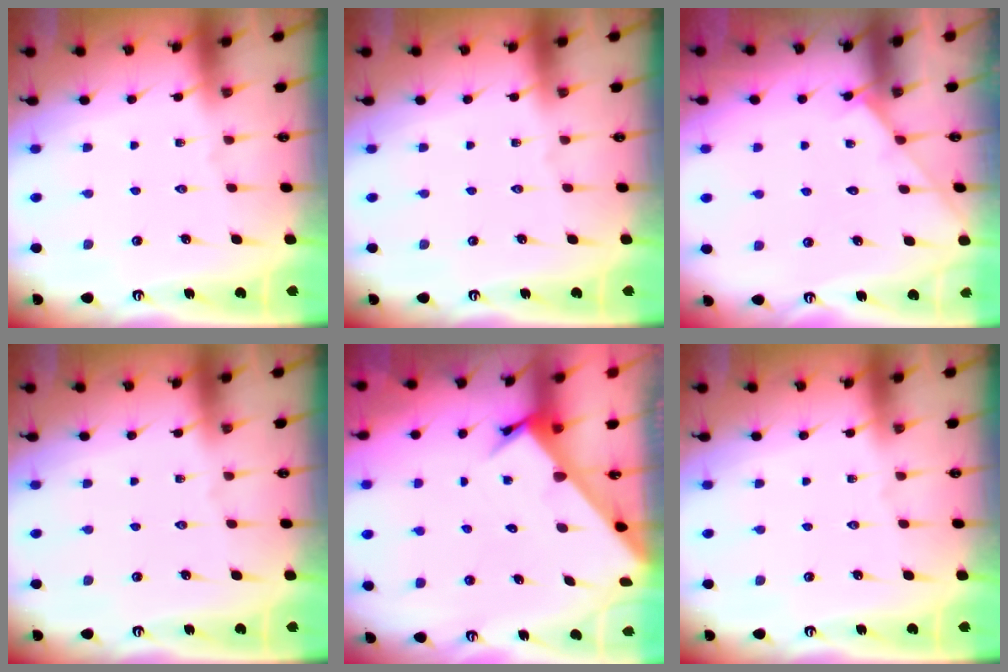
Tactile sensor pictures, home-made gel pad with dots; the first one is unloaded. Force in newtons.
{"total": 0.0}
{"total": 2.6, "press": 2.6, "slide": 0.3}
{"total": 0.0}
{"total": 3.5, "press": 3.5, "slide": 0.2}
{"total": 0.0}